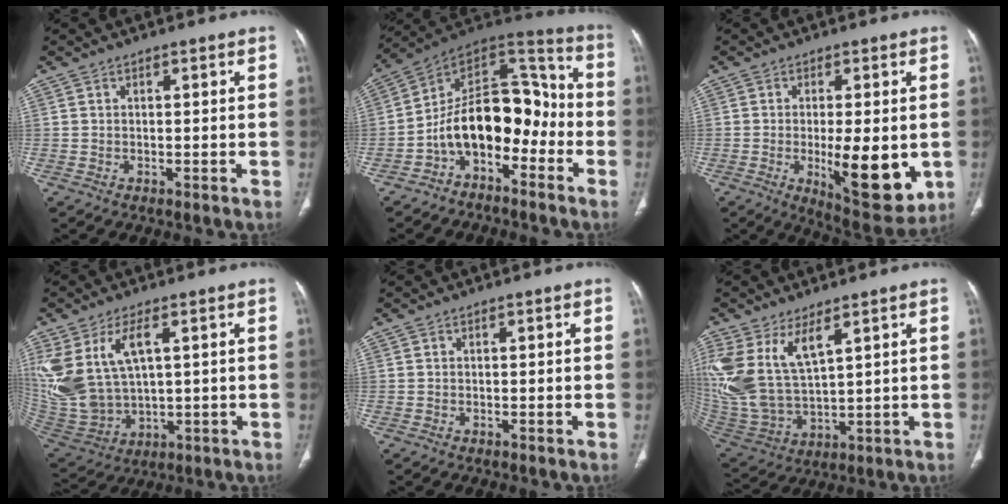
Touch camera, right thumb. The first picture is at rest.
{"total": 16.4, "force": [-5.8, 10.2, 11.4], "torque": [-0.150, 0.101, -0.106]}
{"total": 14.4, "force": [-2.6, 5.2, 13.2], "torque": [-0.170, -0.026, -0.025]}
{"total": 16.5, "force": [4.8, 9.1, 12.9], "torque": [-0.283, -0.016, 0.119]}
{"total": 0.0}
{"total": 15.5, "force": [7.0, 7.2, 11.8], "torque": [-0.255, -0.029, 0.161]}